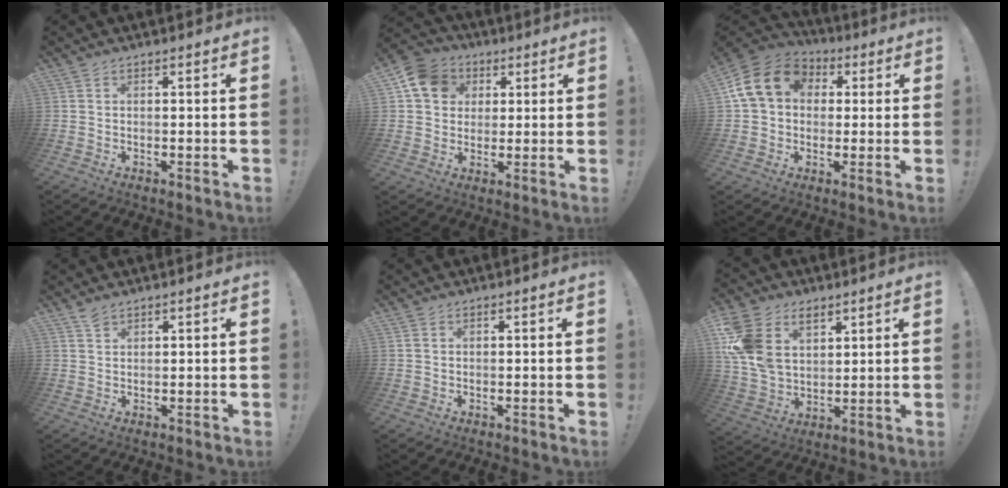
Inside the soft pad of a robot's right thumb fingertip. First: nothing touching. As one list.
[{"total": 11.9, "force": [3.9, 10.1, 5.1], "torque": [-0.073, -0.009, 0.080]}, {"total": 16.1, "force": [4.2, 12.4, 9.3], "torque": [-0.153, 0.003, 0.082]}, {"total": 2.1, "force": [1.8, 0.7, 0.9], "torque": [-0.009, -0.010, 0.032]}, {"total": 0.6, "force": [0.3, 0.4, 0.2], "torque": [-0.008, 0.003, 0.007]}, {"total": 16.7, "force": [6.9, 12.2, 9.0], "torque": [-0.184, -0.035, 0.133]}]